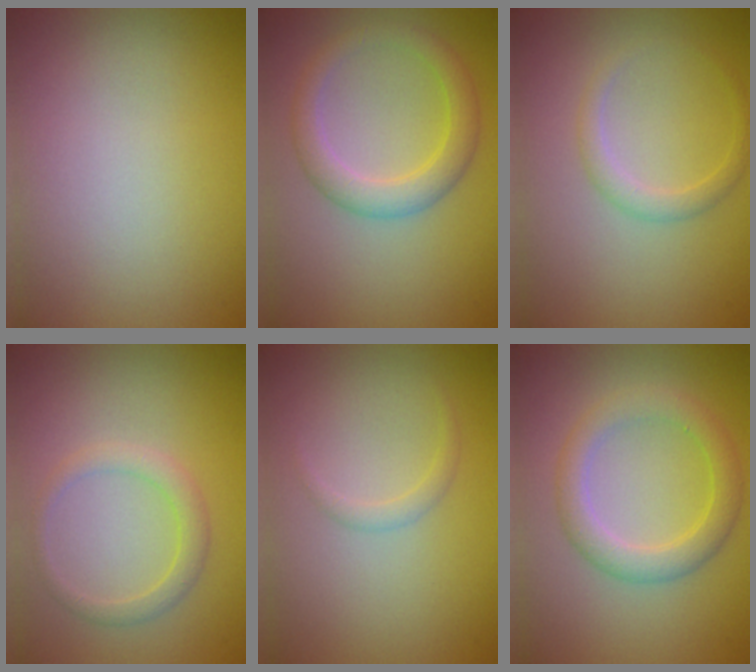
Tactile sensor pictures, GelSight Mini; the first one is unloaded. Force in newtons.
{"total": 3.5, "press": 3.5, "slide": 0.1}
{"total": 1.6, "press": 1.6, "slide": 0.1}
{"total": 2.0, "press": 2.0, "slide": 0.1}
{"total": 0.9, "press": 0.9, "slide": 0.1}
{"total": 3.3, "press": 3.3, "slide": 0.1}